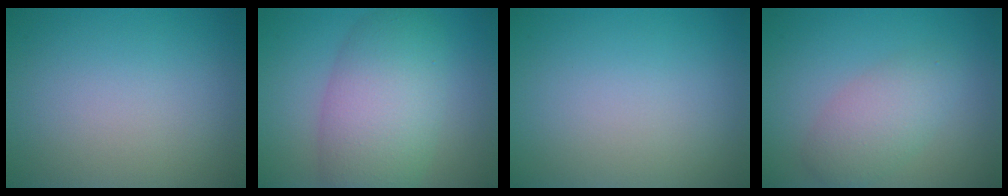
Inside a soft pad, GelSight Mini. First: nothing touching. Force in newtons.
{"total": 7.7, "press": 7.7, "slide": 0.3}
{"total": 0.0}
{"total": 3.6, "press": 3.6, "slide": 0.1}